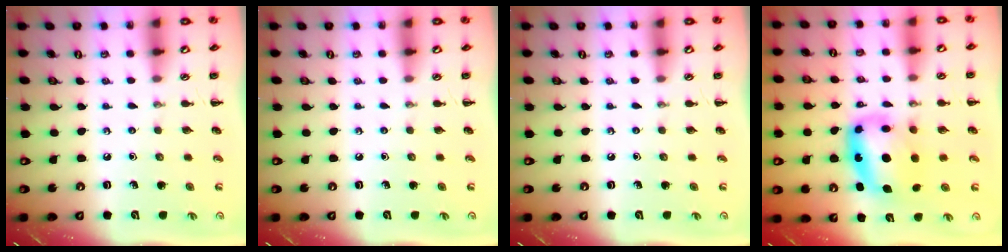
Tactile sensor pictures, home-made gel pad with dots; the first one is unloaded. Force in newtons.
{"total": 0.0}
{"total": 0.0}
{"total": 9.8, "press": 9.5, "slide": 2.5}